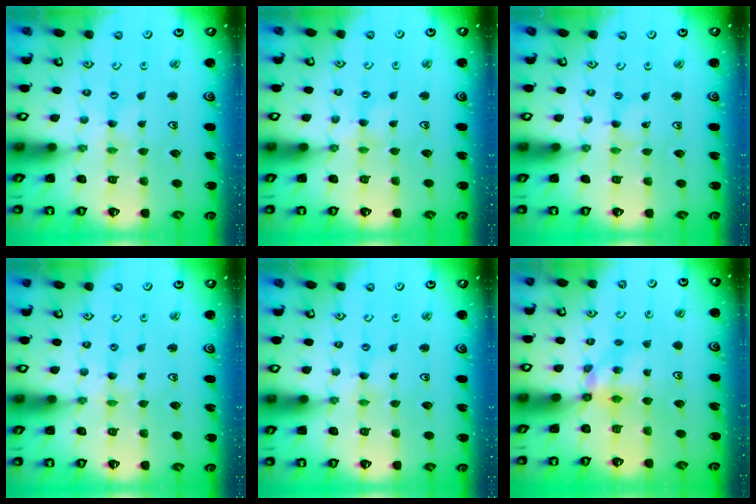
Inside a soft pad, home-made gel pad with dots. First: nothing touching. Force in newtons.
{"total": 1.8, "press": 1.8, "slide": 0.4}
{"total": 0.0}
{"total": 0.0}
{"total": 1.3, "press": 1.3, "slide": 0.2}
{"total": 5.4, "press": 5.4, "slide": 0.1}